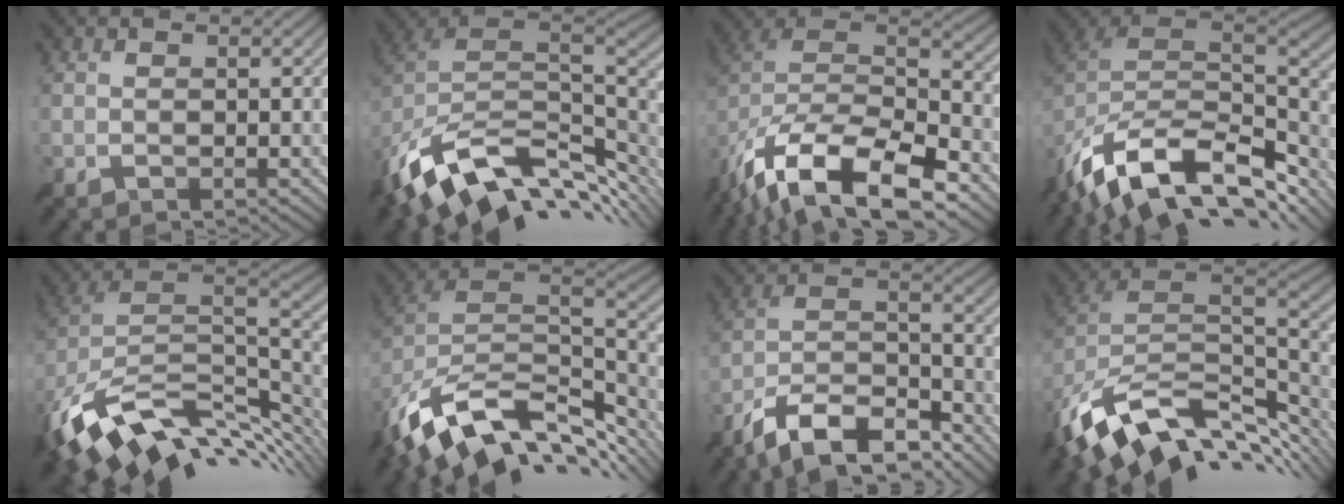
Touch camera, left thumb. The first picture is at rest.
{"total": 14.8, "force": [-4.5, 9.4, 10.6], "torque": [-0.233, -0.035, -0.061]}
{"total": 16.5, "force": [-9.6, 8.0, 10.7], "torque": [-0.257, -0.036, -0.155]}
{"total": 15.8, "force": [-8.8, 9.2, 9.3], "torque": [-0.225, -0.039, -0.136]}
{"total": 15.1, "force": [-3.7, 9.1, 11.5], "torque": [-0.248, -0.022, -0.051]}
{"total": 15.0, "force": [-6.1, 9.4, 10.0], "torque": [-0.230, -0.040, -0.088]}
{"total": 13.9, "force": [-11.0, 4.4, 7.4], "torque": [-0.163, -0.002, -0.195]}
{"total": 14.6, "force": [-4.5, 9.3, 10.3], "torque": [-0.228, -0.035, -0.061]}